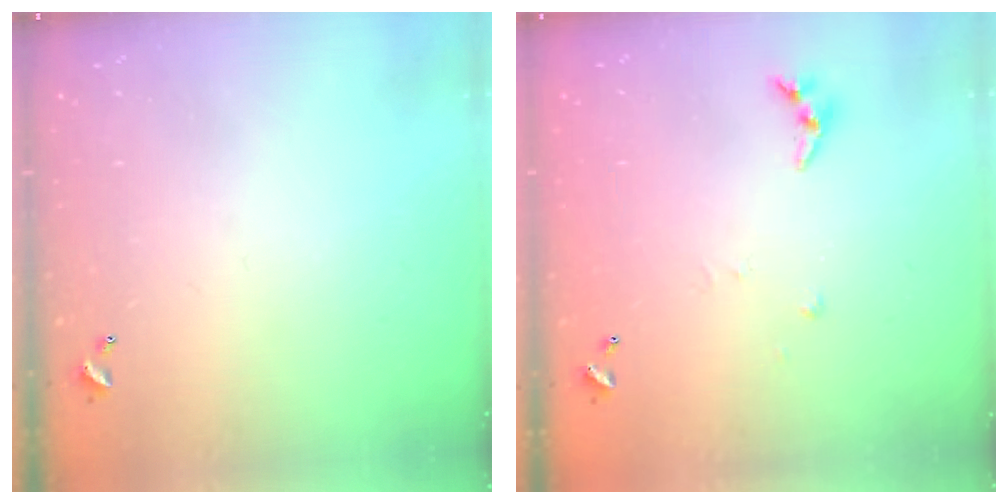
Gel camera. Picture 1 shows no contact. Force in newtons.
{"total": 4.4, "press": 4.4, "slide": 0.3}